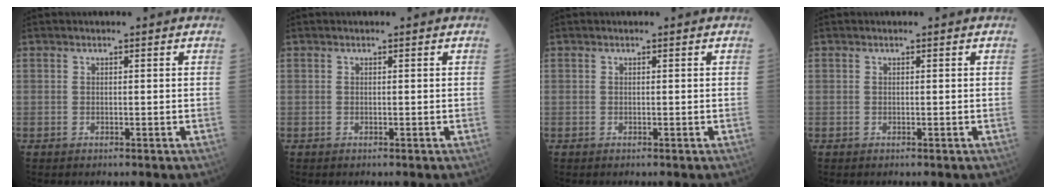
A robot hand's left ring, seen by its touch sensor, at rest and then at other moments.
{"total": 0.0}
{"total": 0.0}
{"total": 0.0}